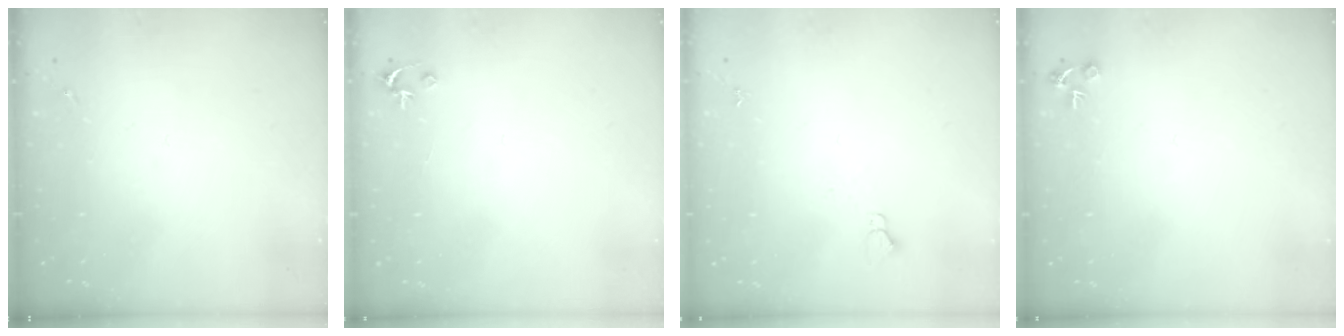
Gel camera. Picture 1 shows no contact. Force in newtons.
{"total": 2.5, "press": 2.5, "slide": 0.2}
{"total": 3.1, "press": 3.1, "slide": 0.3}
{"total": 4.7, "press": 4.7, "slide": 0.2}